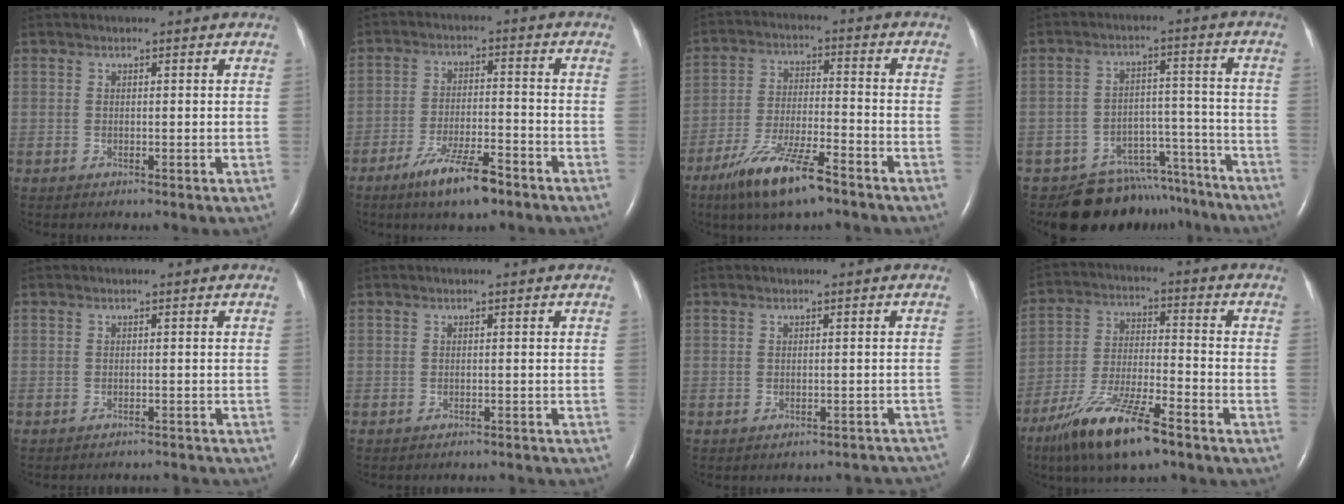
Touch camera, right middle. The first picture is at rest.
{"total": 8.6, "force": [-6.0, 1.5, 6.0], "torque": [-0.117, -0.012, -0.103]}
{"total": 11.6, "force": [-8.0, 1.8, 8.2], "torque": [-0.164, -0.024, -0.144]}
{"total": 13.6, "force": [-12.3, 5.8, 1.1], "torque": [0.007, 0.049, -0.161]}
{"total": 5.8, "force": [-5.6, 1.2, 0.4], "torque": [0.001, 0.002, -0.059]}
{"total": 4.9, "force": [-4.7, 1.2, 0.7], "torque": [-0.003, -0.002, -0.048]}
{"total": 7.6, "force": [-6.9, 2.8, 1.1], "torque": [0.002, 0.020, -0.062]}
{"total": 14.1, "force": [-9.6, 2.4, 10.1], "torque": [-0.205, -0.024, -0.174]}